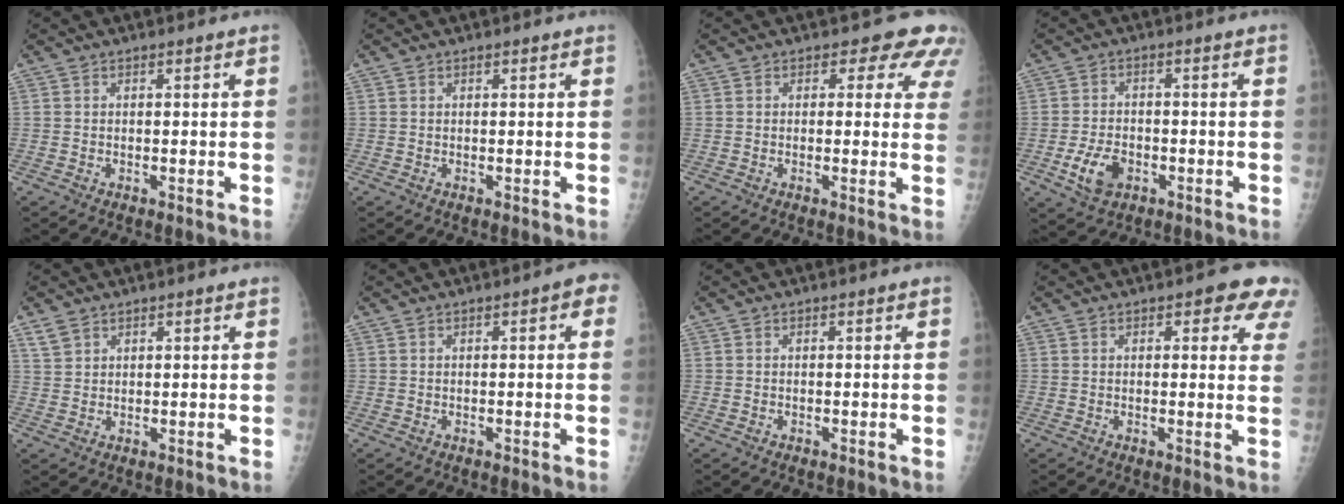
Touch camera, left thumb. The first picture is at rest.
{"total": 0.0}
{"total": 6.3, "force": [4.3, 3.7, 2.7], "torque": [0.010, -0.014, 0.024]}
{"total": 6.7, "force": [-2.6, 4.5, 4.2], "torque": [-0.072, 0.009, -0.043]}
{"total": 2.5, "force": [1.9, 1.4, 0.7], "torque": [-0.006, -0.006, 0.040]}
{"total": 2.8, "force": [0.7, 1.0, 2.5], "torque": [-0.025, 0.008, 0.002]}
{"total": 0.0}
{"total": 7.3, "force": [4.2, 3.2, 5.0], "torque": [-0.016, -0.011, 0.036]}